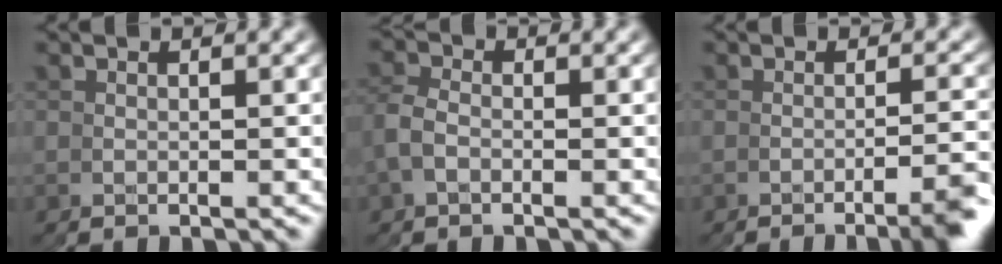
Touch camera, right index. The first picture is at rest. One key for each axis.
{"total": 2.3, "fx": -0.1, "fy": 2.2, "fz": -0.5, "tx": -0.011, "ty": 0.003, "tz": -0.007}
{"total": 2.7, "fx": -1.9, "fy": -1.2, "fz": 1.4, "tx": -0.014, "ty": 0.016, "tz": -0.040}